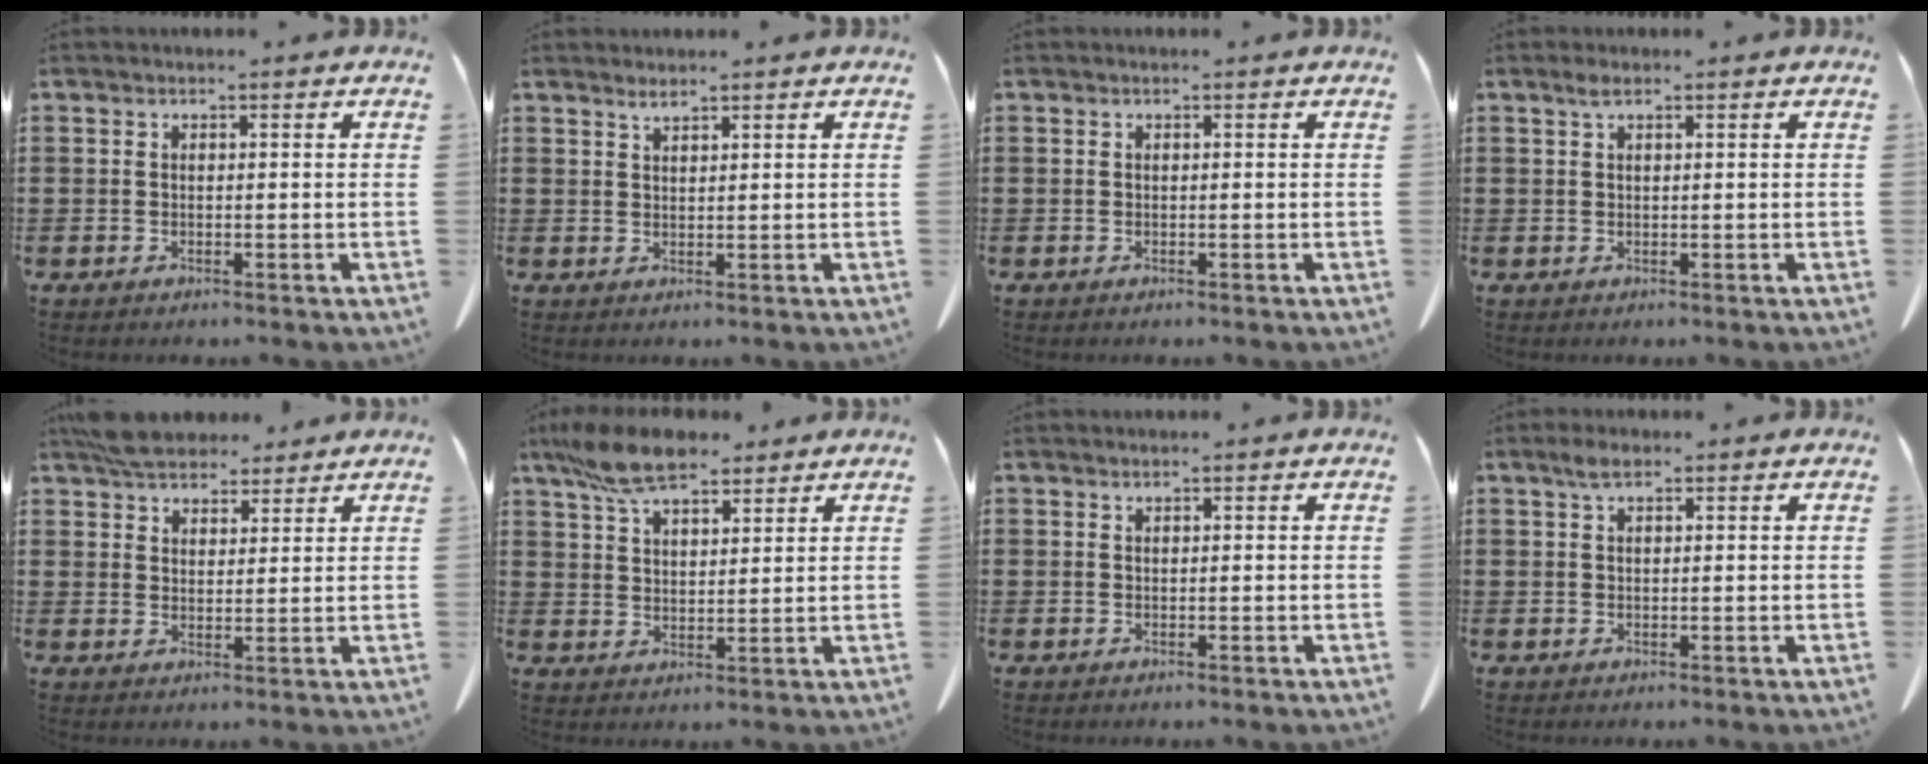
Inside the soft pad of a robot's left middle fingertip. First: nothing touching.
{"total": 1.5, "force": [1.4, 0.0, 0.6], "torque": [-0.015, -0.004, 0.027]}
{"total": 0.0}
{"total": 1.2, "force": [0.6, 0.4, 0.9], "torque": [-0.021, 0.000, 0.011]}
{"total": 5.8, "force": [5.3, 1.9, 1.5], "torque": [-0.045, -0.006, 0.103]}
{"total": 9.0, "force": [7.1, 3.0, 4.7], "torque": [-0.112, -0.010, 0.136]}
{"total": 0.6, "force": [0.5, 0.0, 0.3], "torque": [-0.008, -0.003, 0.011]}
{"total": 1.9, "force": [1.2, 0.7, 1.4], "torque": [-0.031, 0.002, 0.022]}